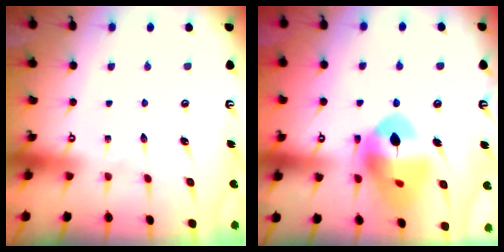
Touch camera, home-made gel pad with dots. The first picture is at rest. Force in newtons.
{"total": 17.1, "press": 17.0, "slide": 2.0}